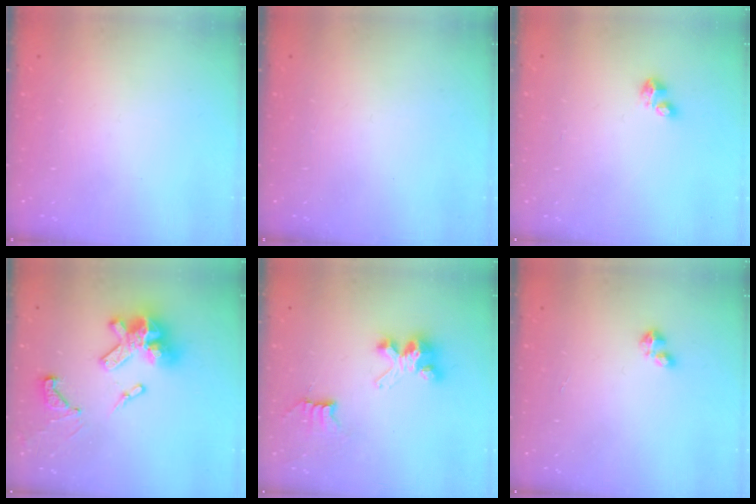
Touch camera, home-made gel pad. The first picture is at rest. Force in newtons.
{"total": 0.0}
{"total": 3.1, "press": 3.0, "slide": 0.5}
{"total": 18.8, "press": 18.8, "slide": 1.6}
{"total": 7.0, "press": 7.0, "slide": 0.2}
{"total": 2.4, "press": 2.4, "slide": 0.4}